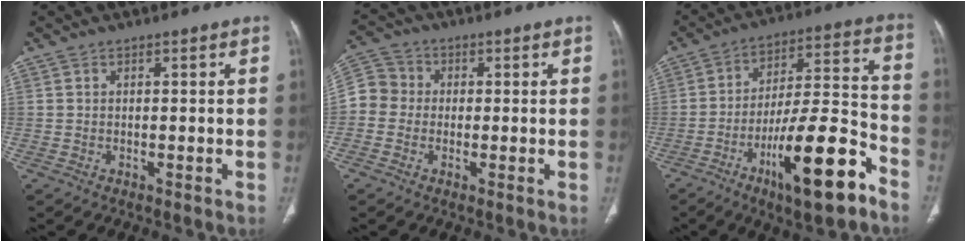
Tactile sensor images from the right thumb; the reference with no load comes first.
{"total": 7.1, "force": [-0.8, 6.5, 2.6], "torque": [-0.035, 0.021, -0.028]}
{"total": 19.4, "force": [-10.5, 4.6, 15.7], "torque": [-0.261, 0.062, -0.167]}